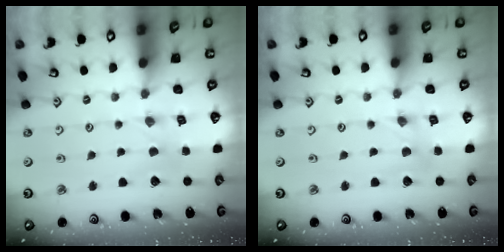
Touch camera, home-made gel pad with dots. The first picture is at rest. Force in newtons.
{"total": 0.0}